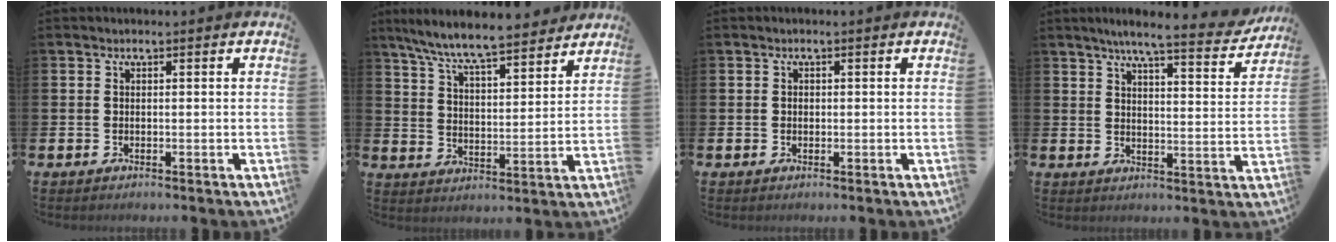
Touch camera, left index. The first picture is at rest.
{"total": 8.2, "force": [7.8, 0.6, 2.7], "torque": [-0.086, -0.046, 0.138]}
{"total": 0.6, "force": [0.1, 0.5, 0.3], "torque": [0.007, -0.002, -0.003]}
{"total": 6.6, "force": [6.0, 0.4, 2.7], "torque": [-0.057, -0.035, 0.098]}